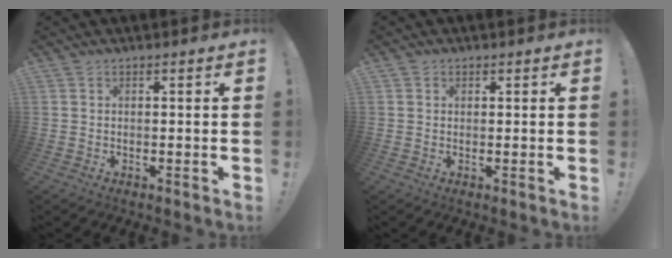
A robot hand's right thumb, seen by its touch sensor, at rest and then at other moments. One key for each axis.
{"total": 1.0, "fx": 0.5, "fy": 0.8, "fz": 0.1, "tx": 0.004, "ty": -0.001, "tz": 0.009}